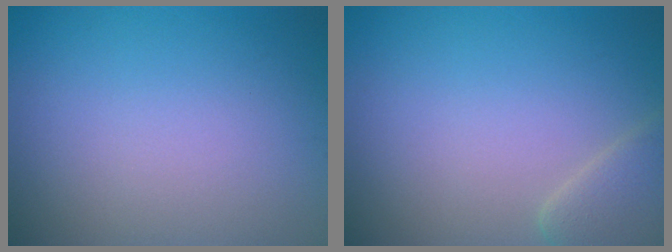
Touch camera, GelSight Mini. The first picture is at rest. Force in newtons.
{"total": 3.2, "press": 3.2, "slide": 0.4}